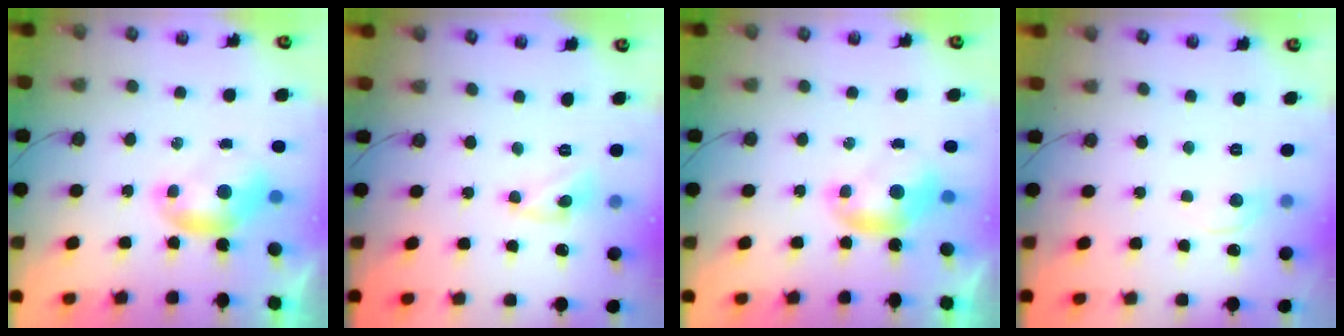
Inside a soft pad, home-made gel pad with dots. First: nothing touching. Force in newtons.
{"total": 2.5, "press": 2.5, "slide": 0.3}
{"total": 0.0}
{"total": 0.8, "press": 0.5, "slide": 0.6}